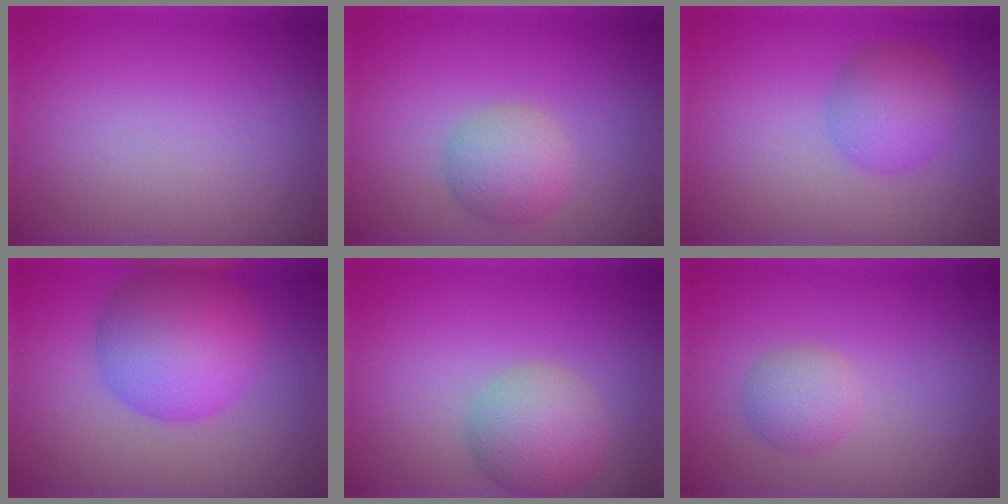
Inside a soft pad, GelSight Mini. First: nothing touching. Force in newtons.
{"total": 3.1, "press": 3.1, "slide": 0.1}
{"total": 3.9, "press": 3.9, "slide": 0.1}
{"total": 8.0, "press": 8.0, "slide": 0.1}
{"total": 4.4, "press": 4.4, "slide": 0.3}
{"total": 2.0, "press": 2.0, "slide": 0.1}